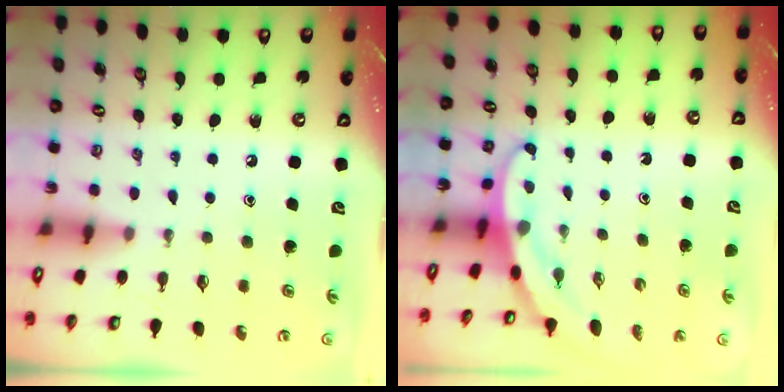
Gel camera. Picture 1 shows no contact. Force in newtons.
{"total": 3.4, "press": 3.4, "slide": 0.2}